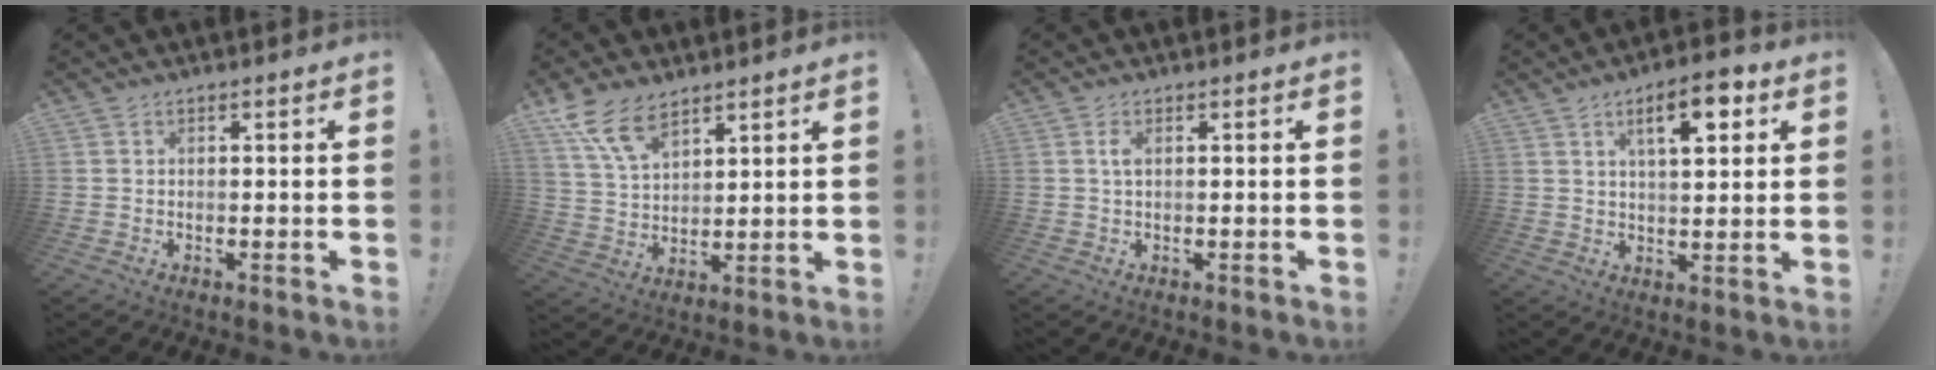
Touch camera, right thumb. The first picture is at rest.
{"total": 11.5, "force": [8.0, 5.6, 6.0], "torque": [-0.119, -0.035, 0.158]}
{"total": 1.8, "force": [0.3, 0.5, 1.6], "torque": [-0.030, 0.003, 0.003]}
{"total": 9.6, "force": [4.5, 3.5, 7.7], "torque": [-0.107, -0.010, 0.072]}